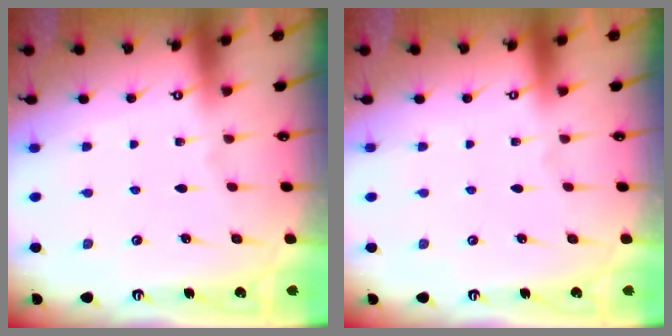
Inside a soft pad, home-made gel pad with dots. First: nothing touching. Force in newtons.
{"total": 0.0}